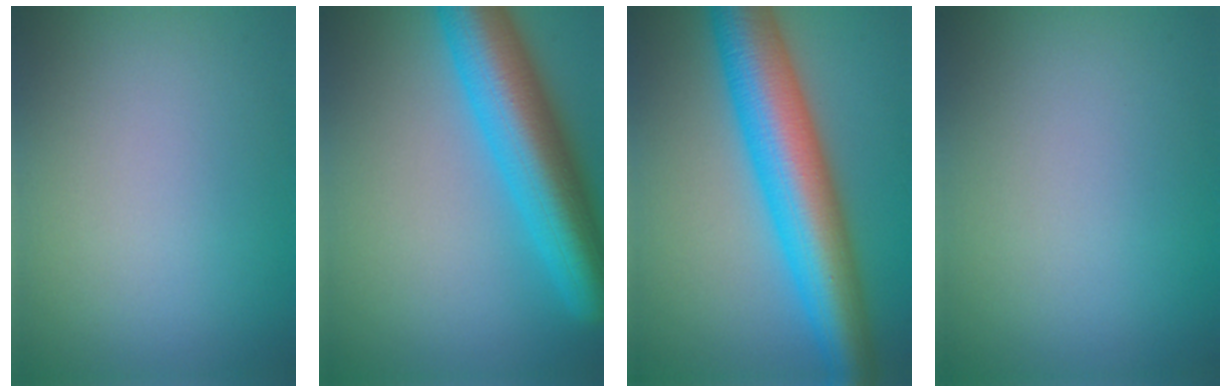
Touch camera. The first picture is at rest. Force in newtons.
{"total": 9.9, "press": 9.9, "slide": 0.4}
{"total": 11.3, "press": 11.3, "slide": 0.1}
{"total": 0.0}